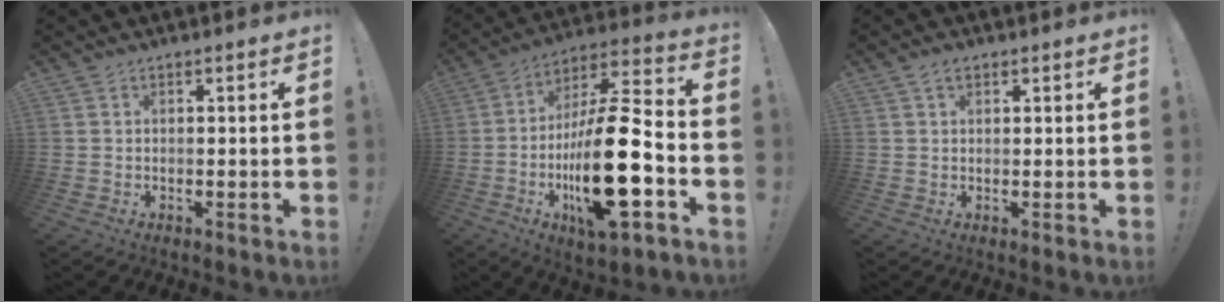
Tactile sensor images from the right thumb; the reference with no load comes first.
{"total": 24.7, "force": [-6.5, 7.7, 22.6], "torque": [-0.411, 0.027, -0.107]}
{"total": 2.3, "force": [1.4, 1.3, 1.3], "torque": [-0.024, 0.000, 0.024]}